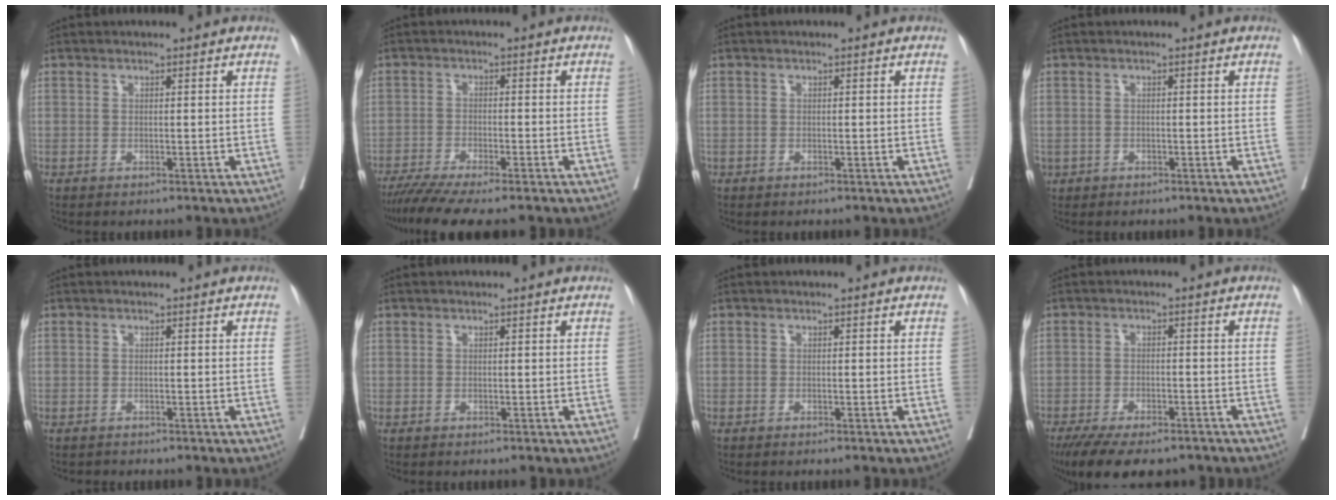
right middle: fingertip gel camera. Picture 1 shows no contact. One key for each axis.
{"total": 12.8, "fx": -10.9, "fy": 1.8, "fz": 6.5, "tx": -0.104, "ty": -0.032, "tz": -0.165}
{"total": 0.0}
{"total": 1.6, "fx": -0.9, "fy": 1.3, "fz": 0.5, "tx": -0.018, "ty": -0.001, "tz": -0.011}
{"total": 0.6, "fx": -0.6, "fy": 0.2, "fz": -0.1, "tx": -0.011, "ty": -0.002, "tz": -0.014}
{"total": 0.0}
{"total": 0.6, "fx": -0.5, "fy": 0.0, "fz": 0.3, "tx": -0.001, "ty": -0.001, "tz": -0.008}
{"total": 13.1, "fx": -10.3, "fy": 4.3, "fz": 6.9, "tx": -0.129, "ty": -0.020, "tz": -0.151}